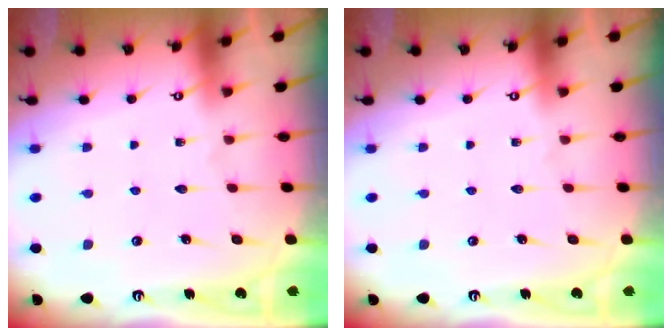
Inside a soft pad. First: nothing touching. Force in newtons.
{"total": 0.0}